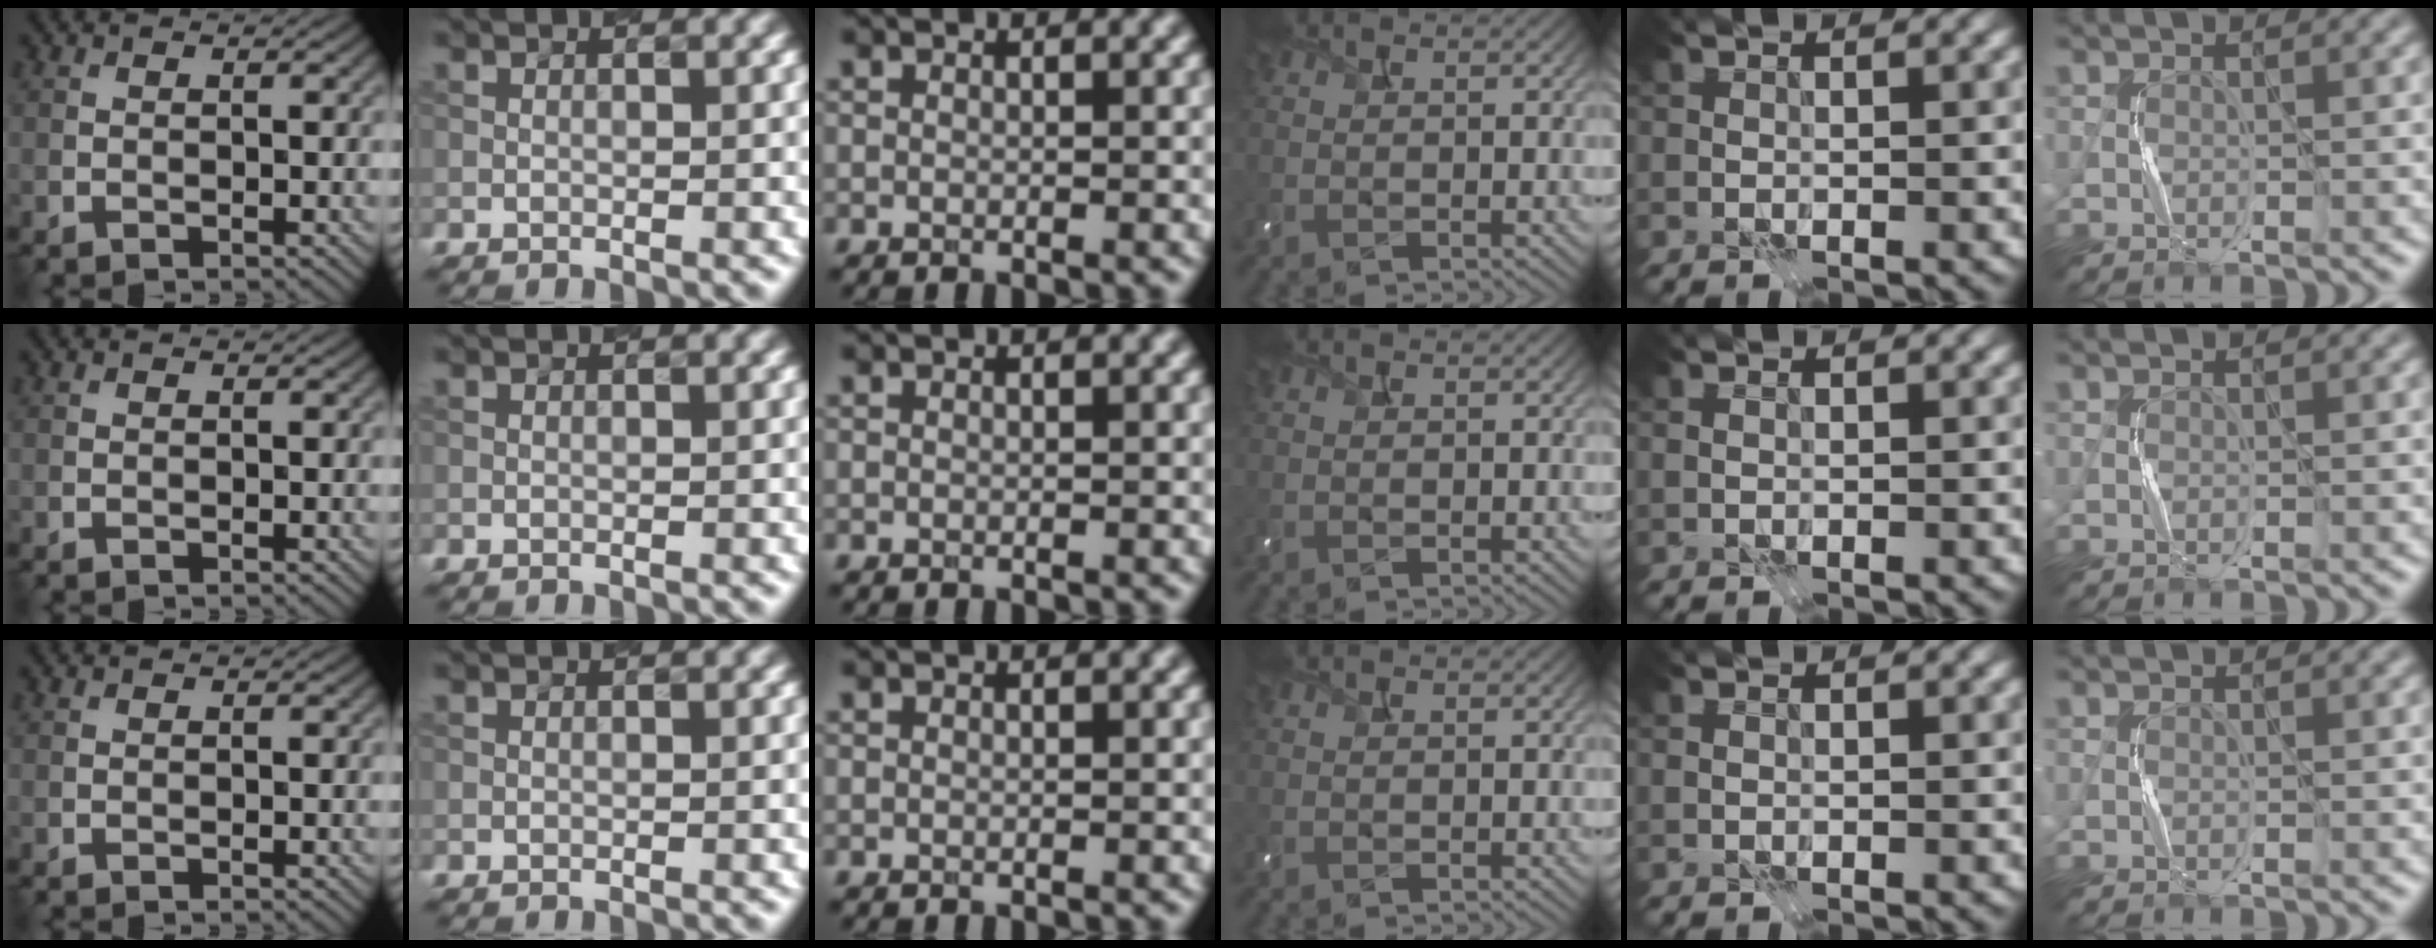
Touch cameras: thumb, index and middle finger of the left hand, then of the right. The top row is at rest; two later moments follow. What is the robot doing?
{"motion": "press", "object": "camera"}